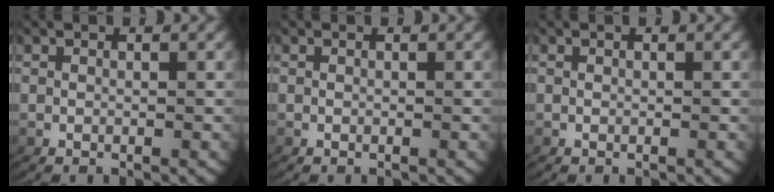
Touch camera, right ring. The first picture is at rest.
{"total": 0.0}
{"total": 0.0}